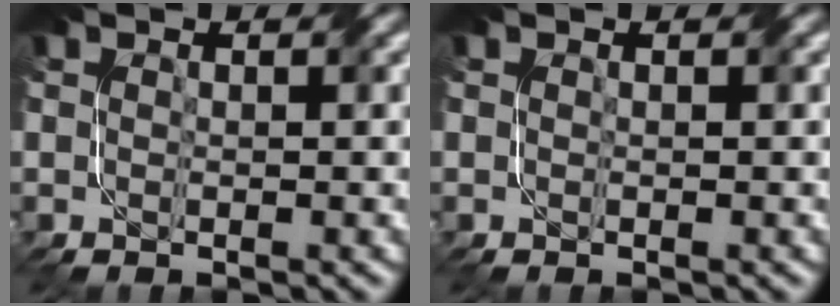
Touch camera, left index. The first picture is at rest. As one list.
[{"total": 0.8, "force": [-0.6, -0.3, -0.5], "torque": [0.009, 0.000, -0.003]}]